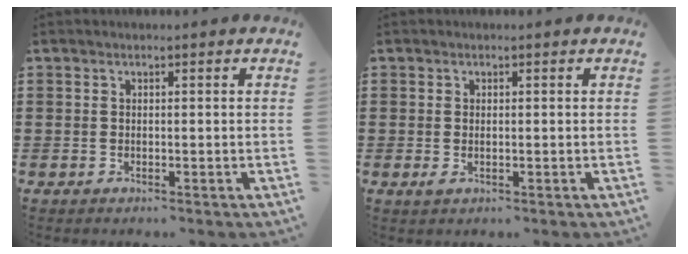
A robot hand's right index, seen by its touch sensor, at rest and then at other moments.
{"total": 1.0, "force": [0.0, 0.4, 0.9], "torque": [-0.026, -0.002, -0.002]}